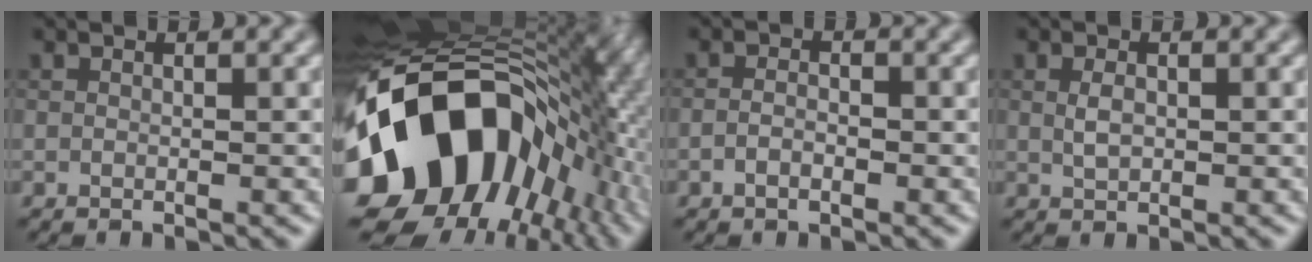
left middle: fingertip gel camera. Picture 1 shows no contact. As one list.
[{"total": 20.6, "force": [-3.6, 14.9, 13.7], "torque": [-0.254, -0.027, -0.064]}, {"total": 1.3, "force": [-0.7, 0.6, 0.9], "torque": [-0.019, 0.001, -0.015]}, {"total": 1.3, "force": [0.2, 0.8, 1.1], "torque": [-0.027, -0.001, 0.005]}]